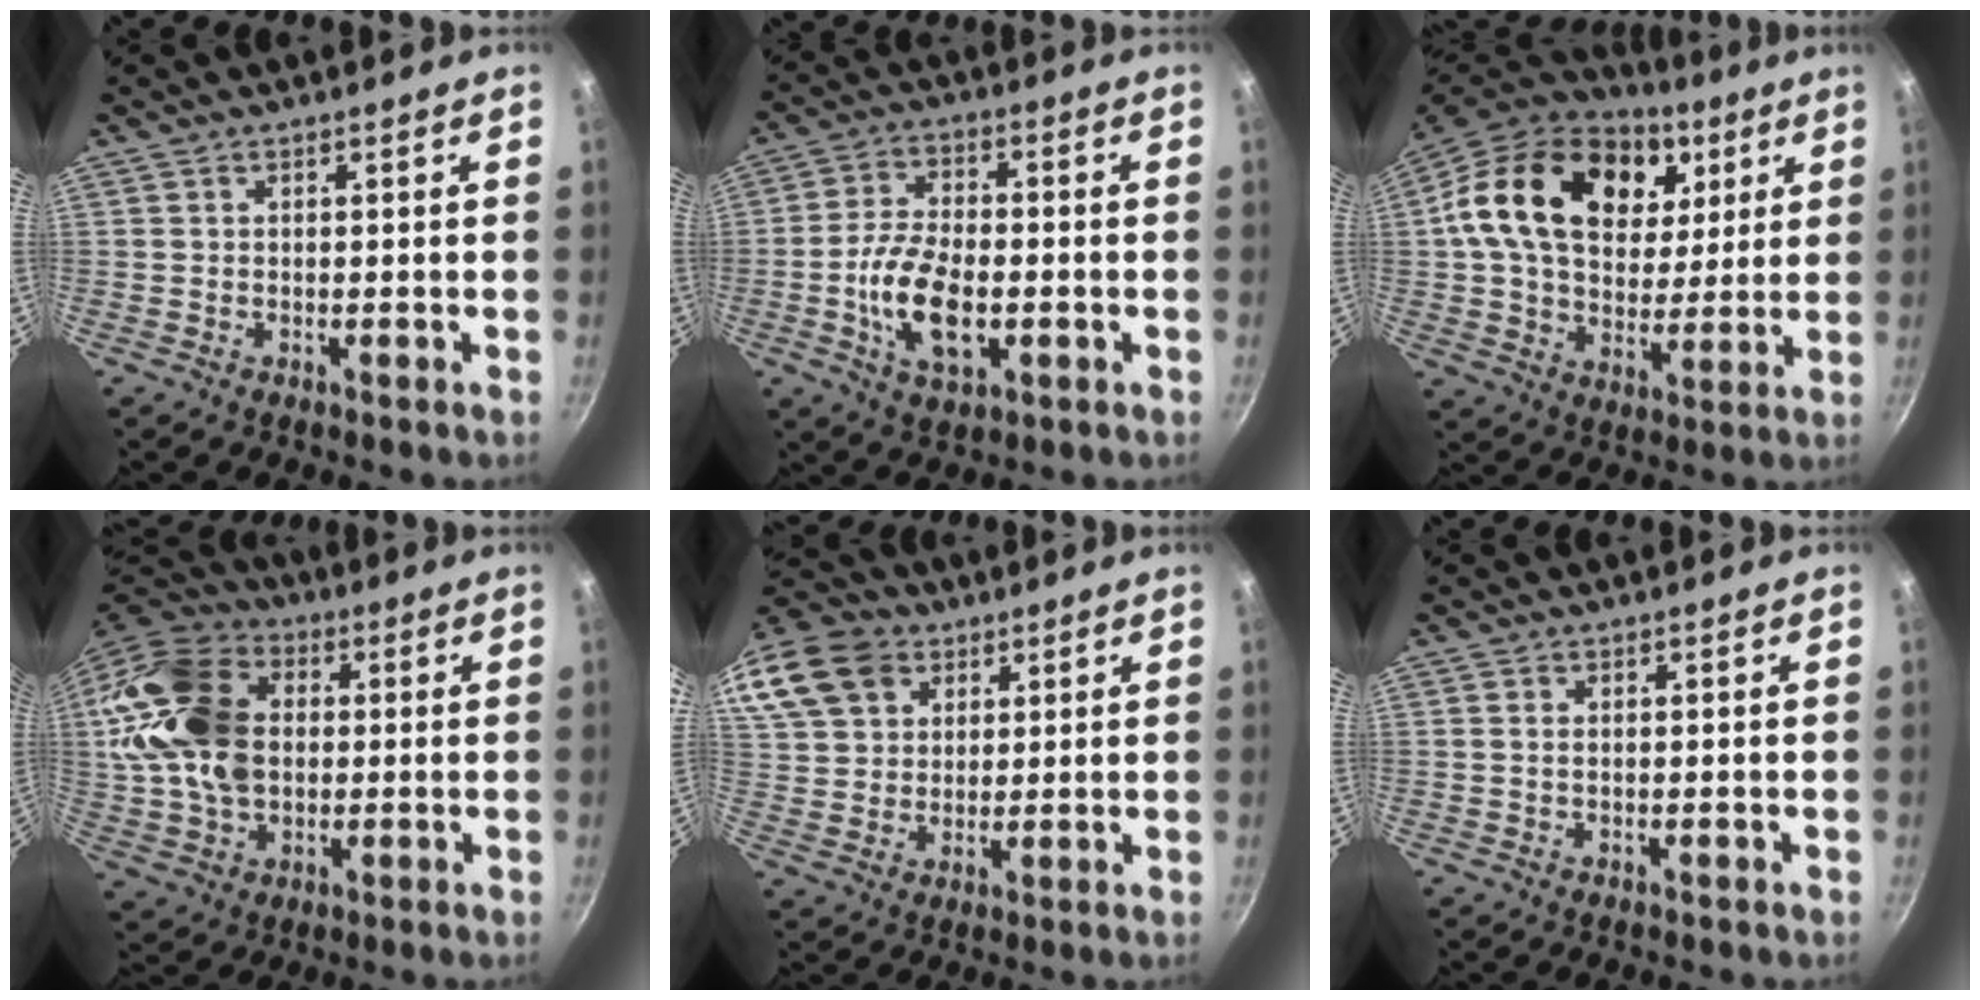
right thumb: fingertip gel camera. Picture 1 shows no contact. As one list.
[{"total": 12.1, "force": [-2.7, 6.4, 9.9], "torque": [-0.180, 0.013, -0.051]}, {"total": 24.9, "force": [8.5, 17.0, 16.1], "torque": [-0.260, -0.009, 0.136]}, {"total": 20.8, "force": [2.2, 15.0, 14.3], "torque": [-0.265, 0.024, 0.037]}, {"total": 23.0, "force": [11.3, 17.0, 10.7], "torque": [-0.262, 0.038, 0.214]}, {"total": 0.8, "force": [0.2, 0.5, 0.6], "torque": [-0.011, 0.001, 0.003]}]